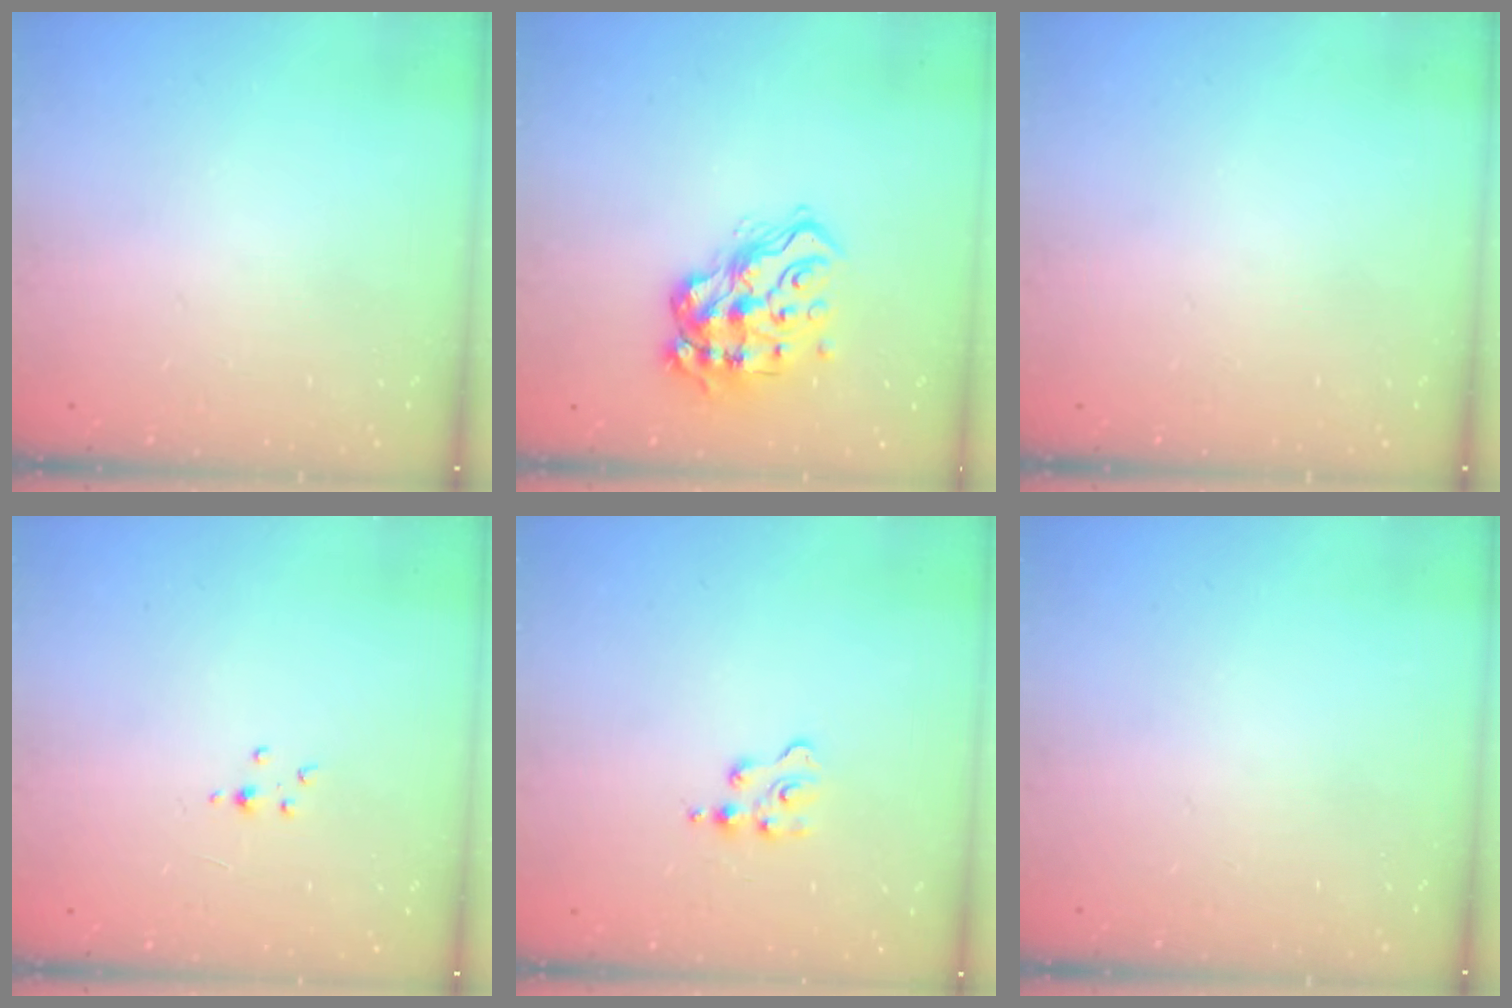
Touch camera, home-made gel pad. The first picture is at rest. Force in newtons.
{"total": 15.7, "press": 15.6, "slide": 1.6}
{"total": 0.0}
{"total": 1.5, "press": 1.5, "slide": 0.2}
{"total": 2.3, "press": 2.3, "slide": 0.3}
{"total": 0.0}